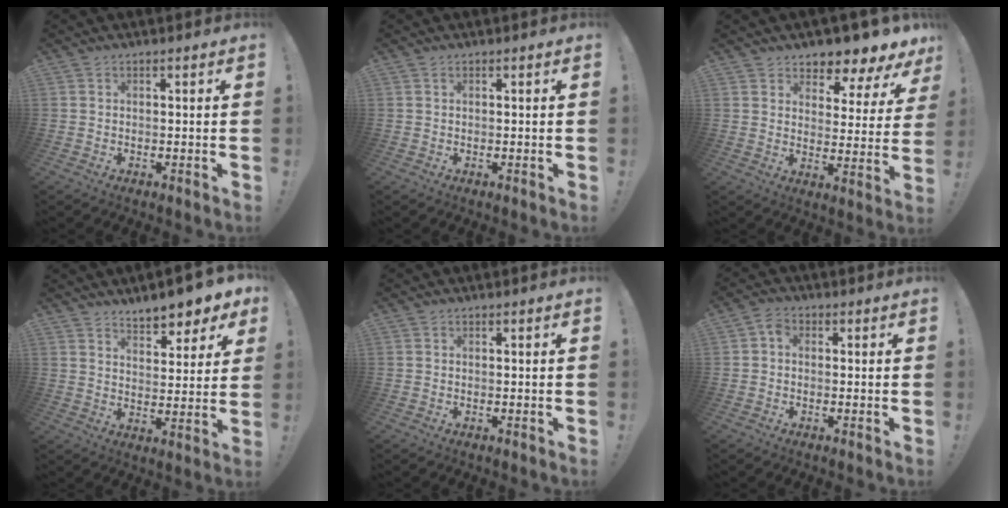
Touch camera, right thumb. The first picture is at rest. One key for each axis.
{"total": 0.0}
{"total": 5.5, "fx": 4.8, "fy": 2.2, "fz": 1.6, "tx": -0.014, "ty": -0.060, "tz": 0.083}
{"total": 7.6, "fx": 6.5, "fy": 2.1, "fz": 3.4, "tx": -0.041, "ty": -0.057, "tz": 0.113}
{"total": 0.0}
{"total": 2.5, "fx": -0.4, "fy": 1.8, "fz": 1.7, "tx": -0.037, "ty": 0.012, "tz": -0.006}